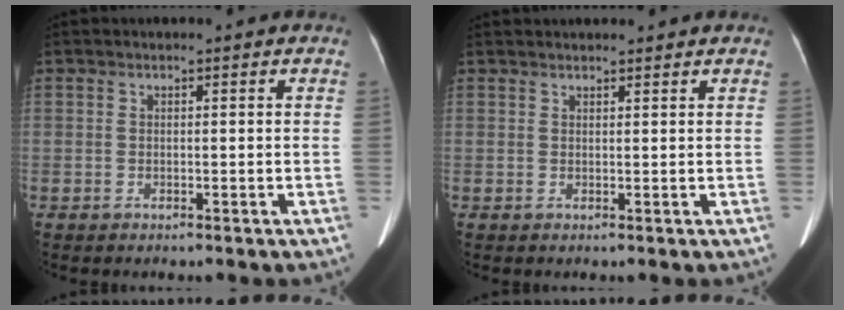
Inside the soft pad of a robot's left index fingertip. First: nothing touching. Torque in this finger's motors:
{"motor_torque": [0.51, -0.65, 0.06, 0.02]}